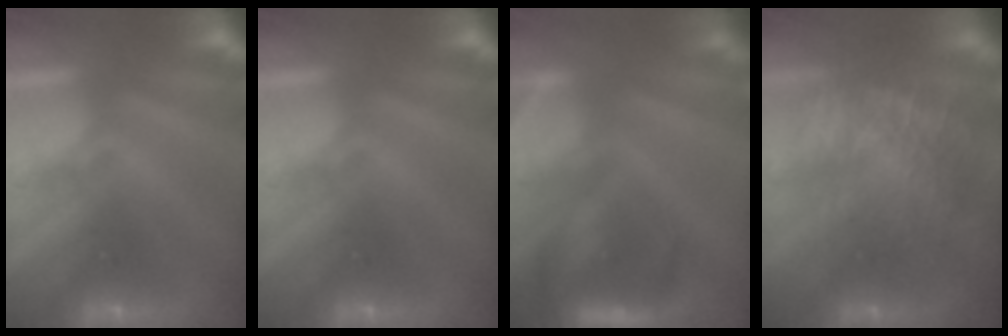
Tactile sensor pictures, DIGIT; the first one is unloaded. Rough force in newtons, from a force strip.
{"total": 0.0}
{"total": 5.9}
{"total": 5.7}